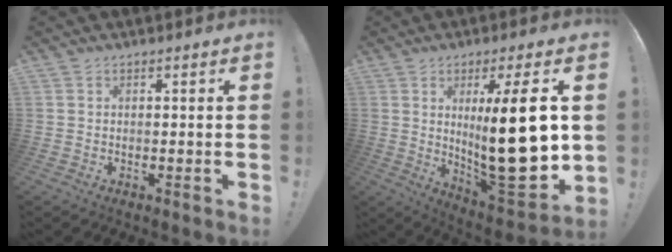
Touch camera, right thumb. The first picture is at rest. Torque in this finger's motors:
{"motor_torque": [2.19, 2.34, 1.73, 1.03, 0.19]}